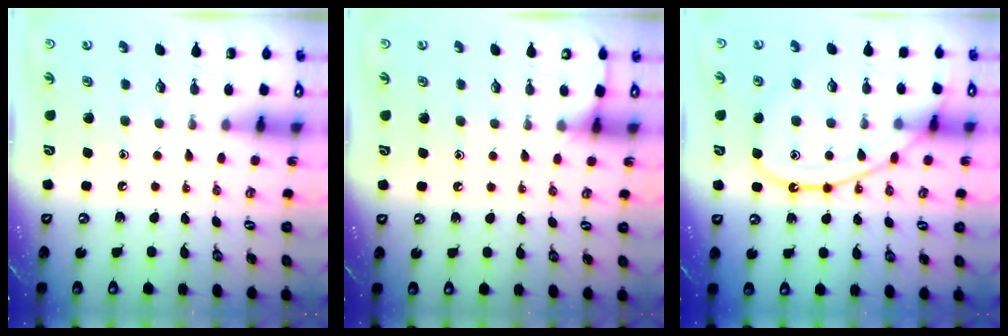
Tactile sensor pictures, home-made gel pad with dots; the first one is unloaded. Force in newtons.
{"total": 5.0, "press": 5.0, "slide": 0.7}
{"total": 12.4, "press": 12.4, "slide": 1.2}